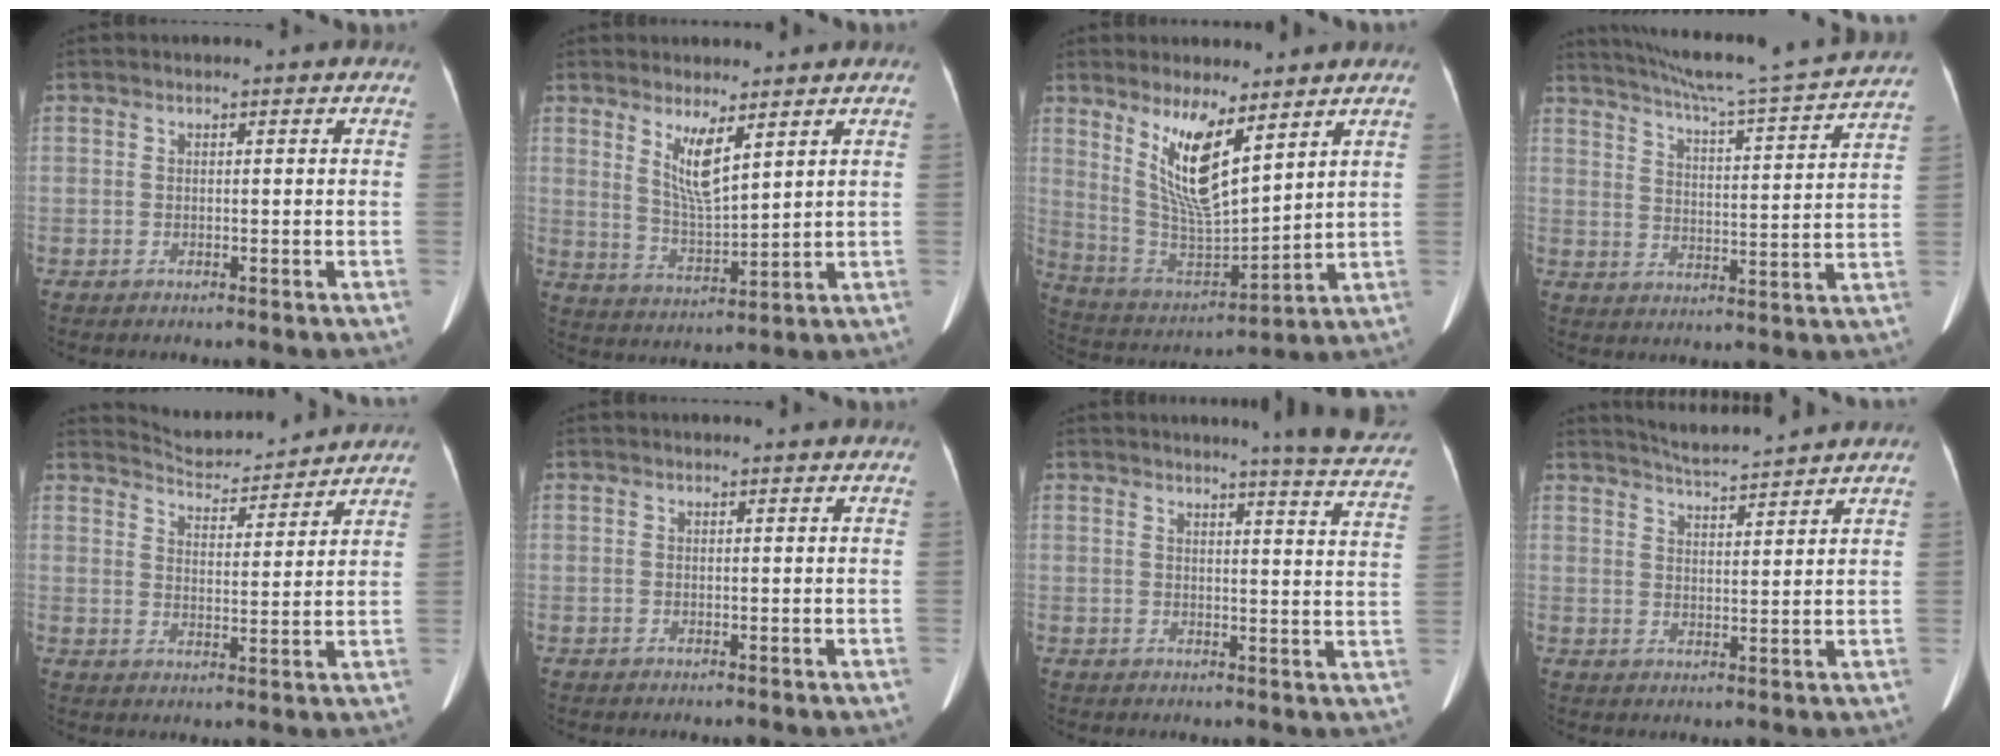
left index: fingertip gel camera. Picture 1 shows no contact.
{"total": 6.0, "force": [3.4, 1.0, 4.9], "torque": [-0.097, -0.017, 0.070]}
{"total": 11.2, "force": [6.2, 2.6, 9.0], "torque": [-0.181, -0.015, 0.129]}
{"total": 20.9, "force": [19.2, -0.9, 8.1], "torque": [-0.139, -0.031, 0.255]}
{"total": 9.7, "force": [9.7, 0.8, 1.0], "torque": [-0.025, 0.011, 0.142]}
{"total": 1.6, "force": [1.5, -0.1, 0.3], "torque": [-0.011, 0.007, 0.019]}
{"total": 12.0, "force": [11.2, -0.9, 4.2], "torque": [-0.041, -0.069, 0.102]}
{"total": 7.6, "force": [7.3, -0.6, 2.0], "torque": [-0.049, 0.010, 0.116]}